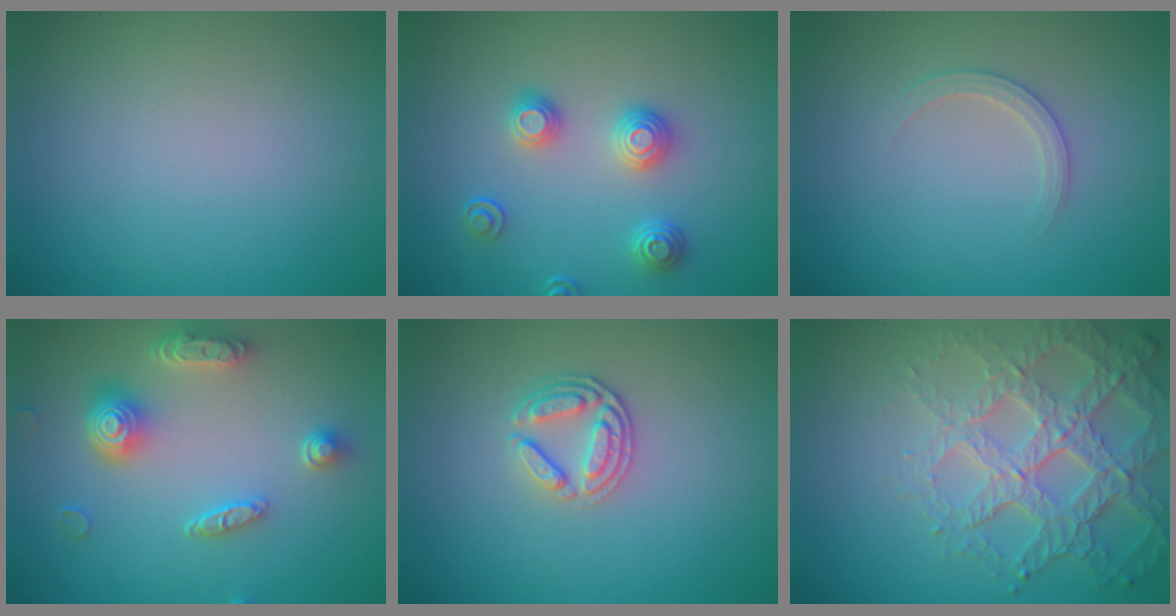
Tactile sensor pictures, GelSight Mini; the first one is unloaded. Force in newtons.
{"total": 3.0, "press": 2.6, "slide": 1.3}
{"total": 1.6, "press": 1.6, "slide": 0.1}
{"total": 4.7, "press": 3.8, "slide": 2.8}
{"total": 2.6, "press": 2.5, "slide": 0.8}
{"total": 6.9, "press": 5.0, "slide": 4.9}